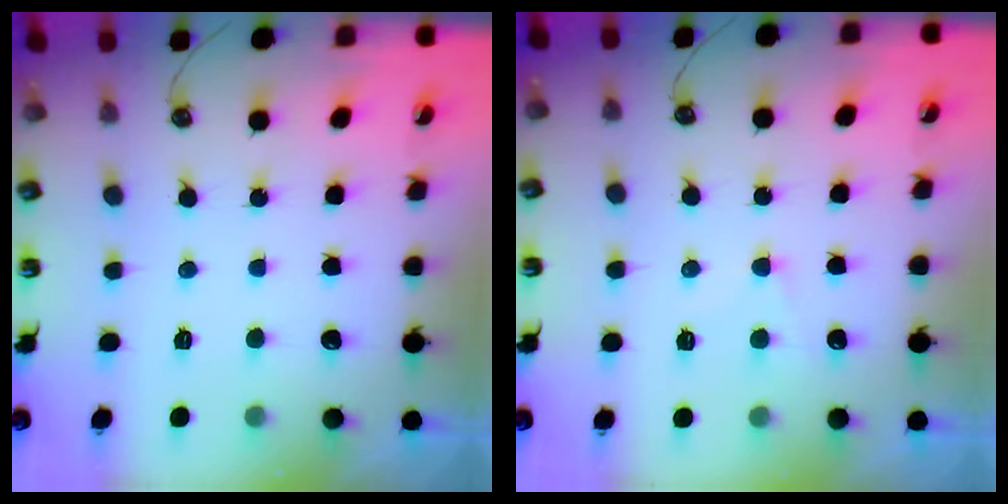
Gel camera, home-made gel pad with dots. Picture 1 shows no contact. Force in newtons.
{"total": 1.2, "press": 1.1, "slide": 0.6}